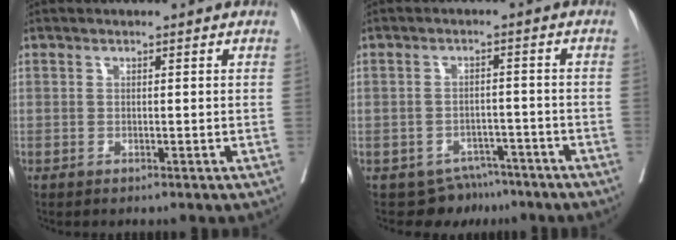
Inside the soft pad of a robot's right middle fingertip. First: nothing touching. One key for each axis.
{"total": 5.8, "fx": -4.8, "fy": 3.3, "fz": -0.1, "tx": 0.018, "ty": 0.021, "tz": -0.067}